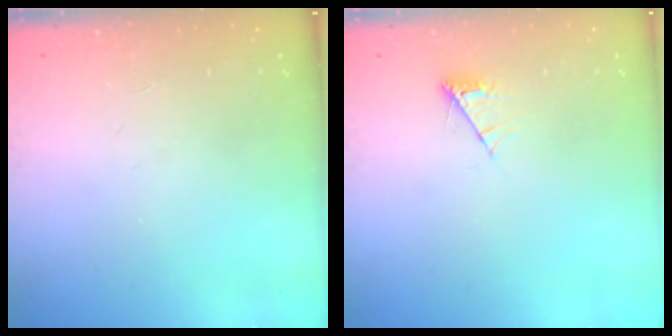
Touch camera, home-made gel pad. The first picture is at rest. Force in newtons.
{"total": 5.2, "press": 5.1, "slide": 0.8}